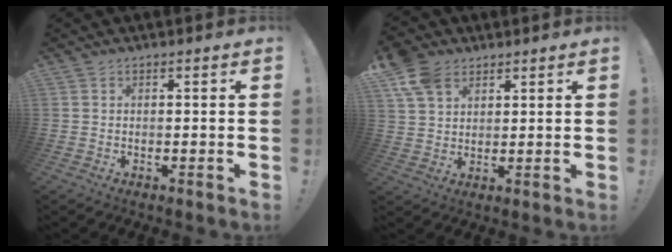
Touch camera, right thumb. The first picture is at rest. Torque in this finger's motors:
{"motor_torque": [0.28, 0.36, 0.28, 0.23, 0.09]}